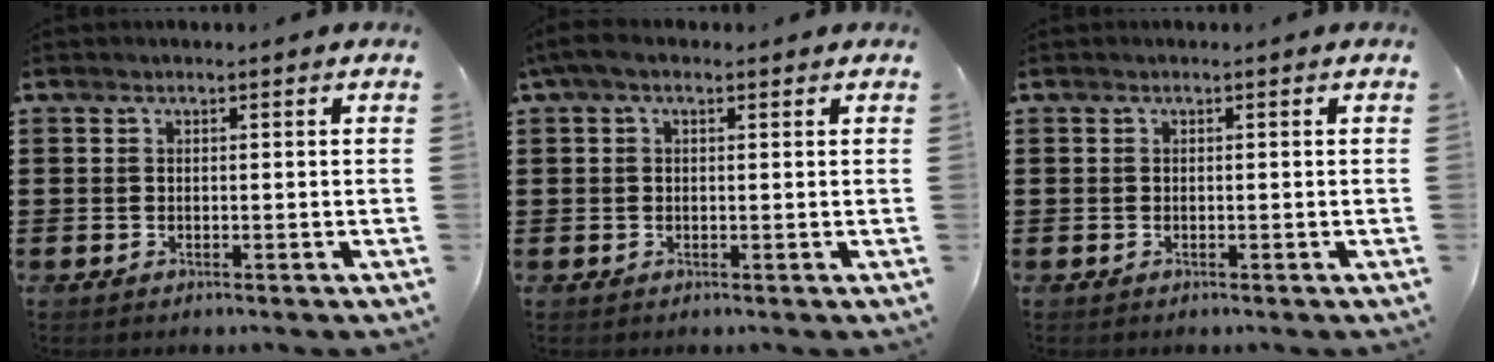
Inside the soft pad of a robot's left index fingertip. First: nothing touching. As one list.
[{"total": 2.5, "force": [0.9, 1.0, 2.0], "torque": [-0.041, 0.008, 0.015]}, {"total": 0.0}]